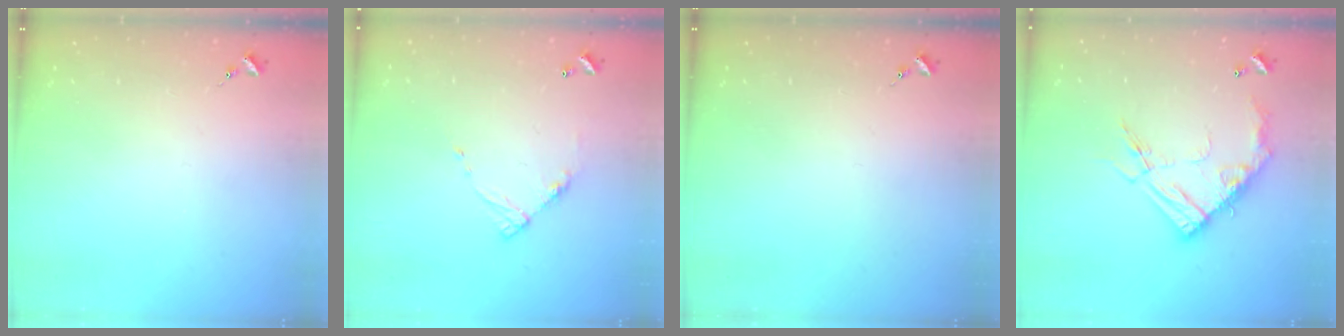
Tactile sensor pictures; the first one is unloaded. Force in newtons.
{"total": 8.8, "press": 8.8, "slide": 0.5}
{"total": 0.0}
{"total": 17.2, "press": 17.1, "slide": 1.4}